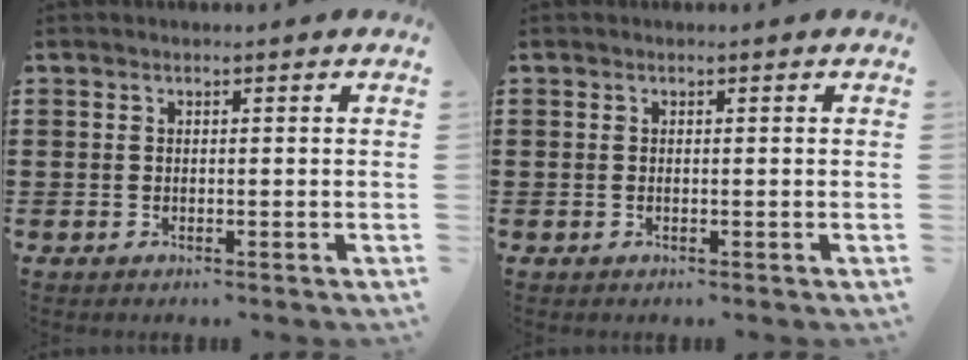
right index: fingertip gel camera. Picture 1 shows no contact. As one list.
[{"total": 0.0}]